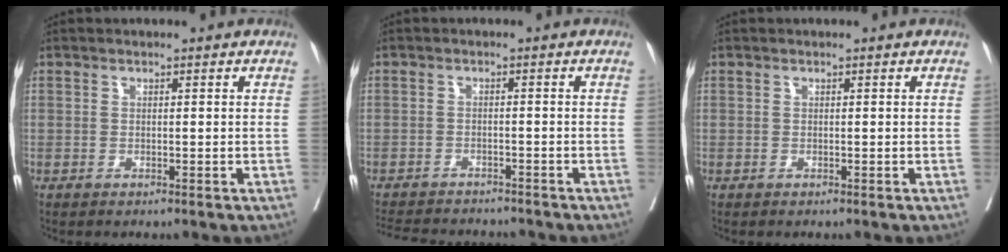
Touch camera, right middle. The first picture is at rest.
{"total": 10.9, "force": [-10.1, 2.3, 3.3], "torque": [-0.062, -0.002, -0.139]}
{"total": 0.0}